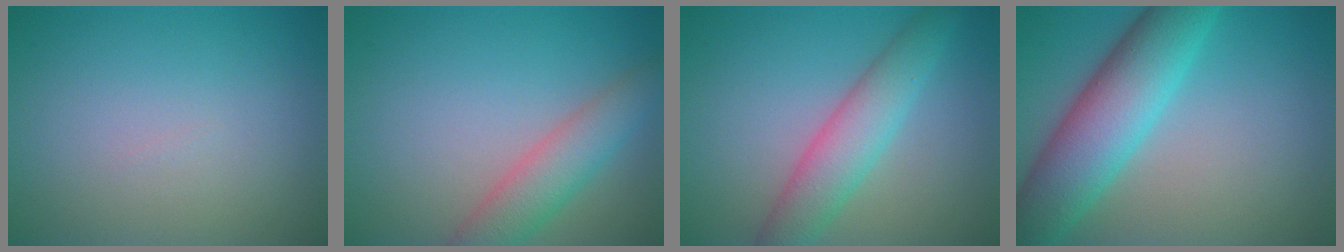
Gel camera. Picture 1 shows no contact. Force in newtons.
{"total": 4.1, "press": 4.1, "slide": 0.3}
{"total": 4.6, "press": 4.6, "slide": 0.2}
{"total": 8.5, "press": 8.5, "slide": 0.1}